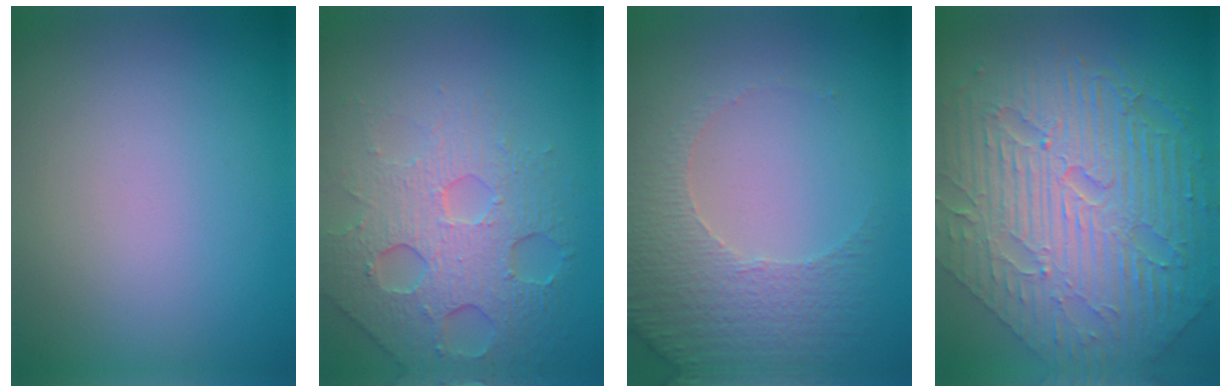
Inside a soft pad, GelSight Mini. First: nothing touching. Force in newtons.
{"total": 6.4, "press": 4.7, "slide": 4.3}
{"total": 4.9, "press": 3.6, "slide": 3.3}
{"total": 11.2, "press": 7.3, "slide": 8.5}